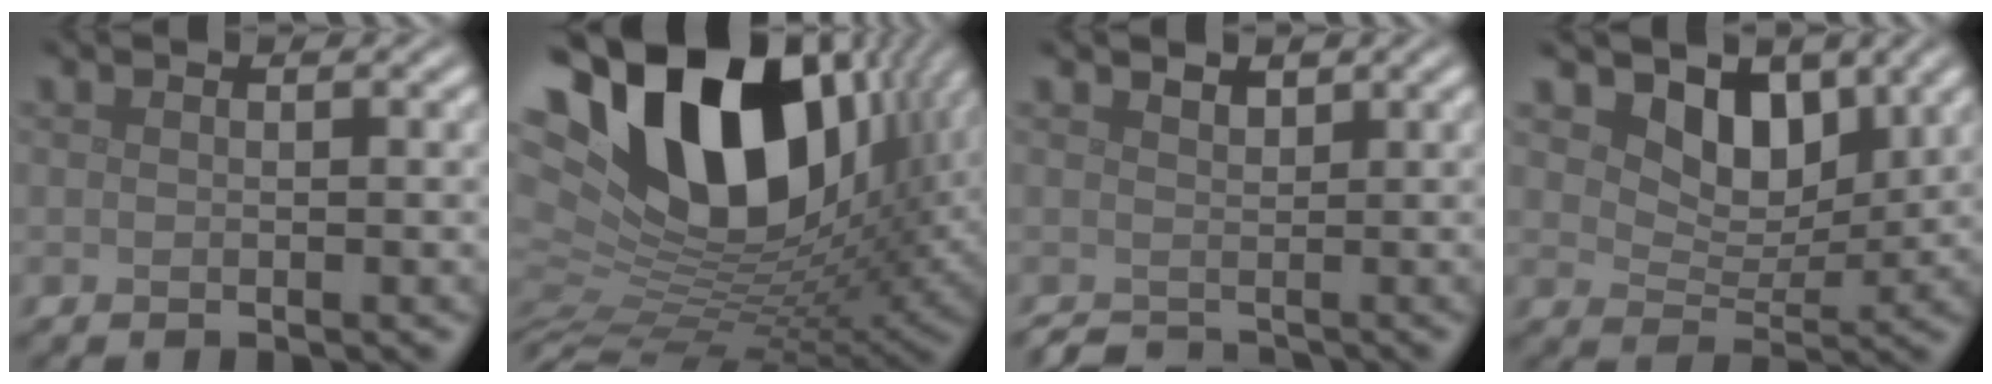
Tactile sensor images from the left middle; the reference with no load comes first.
{"total": 20.1, "force": [6.8, 11.8, 14.8], "torque": [-0.296, 0.016, 0.116]}
{"total": 1.0, "force": [-0.2, 0.9, 0.5], "torque": [-0.009, -0.003, -0.004]}
{"total": 4.4, "force": [2.8, 2.7, 2.2], "torque": [-0.040, -0.014, 0.038]}